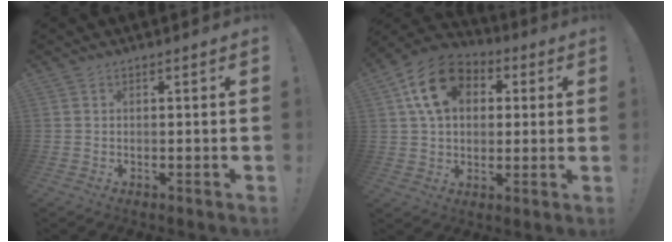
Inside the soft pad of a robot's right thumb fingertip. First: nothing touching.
{"total": 16.1, "force": [5.0, 11.8, 9.8], "torque": [-0.142, 0.001, 0.097]}